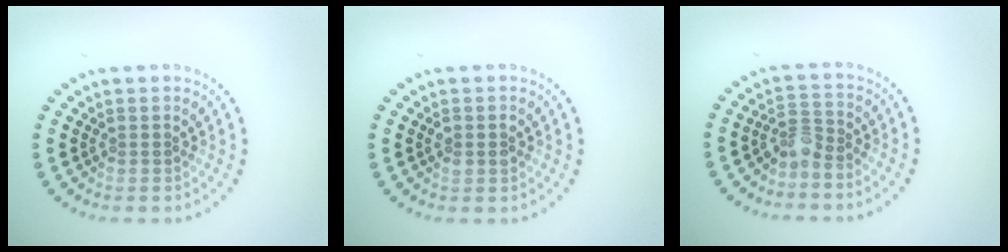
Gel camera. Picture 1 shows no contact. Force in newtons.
{"total": 1.4, "press": 1.4, "slide": 0.1}
{"total": 2.1, "press": 1.6, "slide": 1.4}